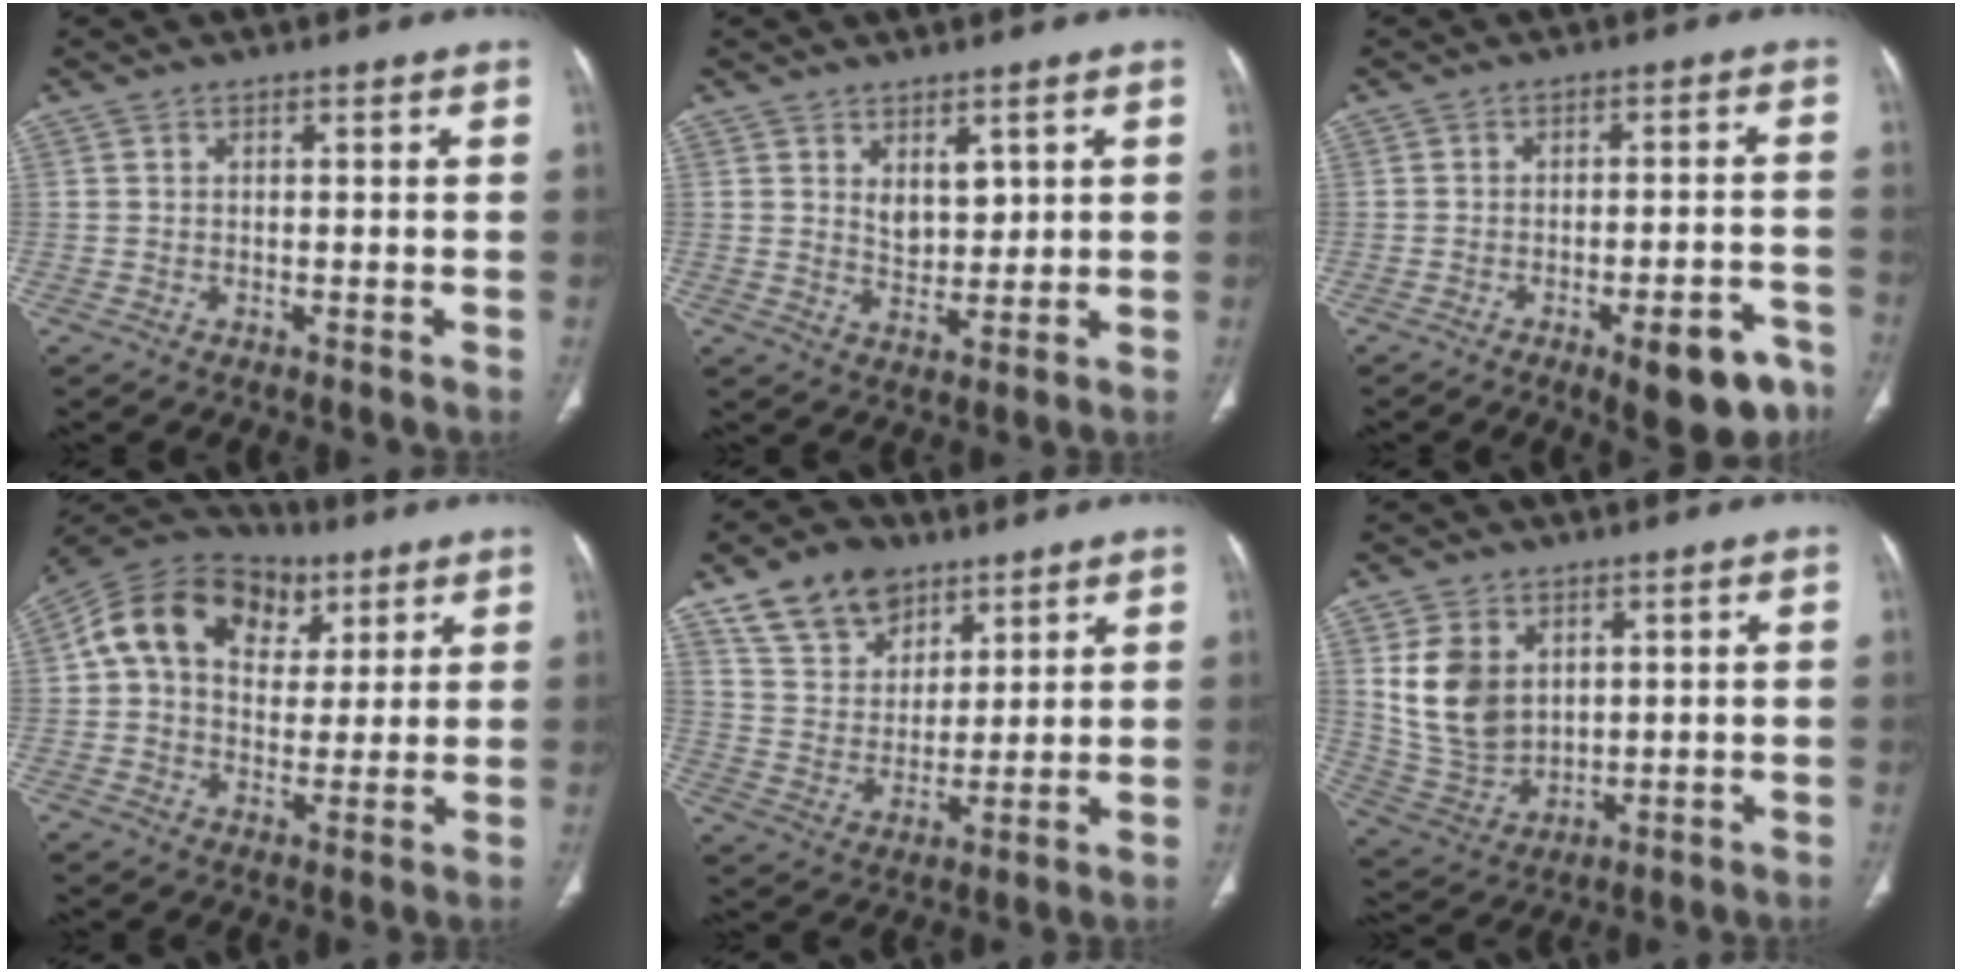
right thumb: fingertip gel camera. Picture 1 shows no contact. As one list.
[{"total": 4.7, "force": [1.9, 2.8, 3.2], "torque": [-0.037, -0.020, 0.040]}, {"total": 10.4, "force": [-6.0, 3.6, 7.8], "torque": [-0.077, 0.031, -0.072]}, {"total": 16.9, "force": [5.6, 12.4, 10.1], "torque": [-0.151, 0.014, 0.085]}, {"total": 13.0, "force": [8.3, 8.5, 5.4], "torque": [-0.070, -0.027, 0.153]}, {"total": 11.6, "force": [3.5, 8.4, 7.1], "torque": [-0.115, -0.017, 0.088]}]